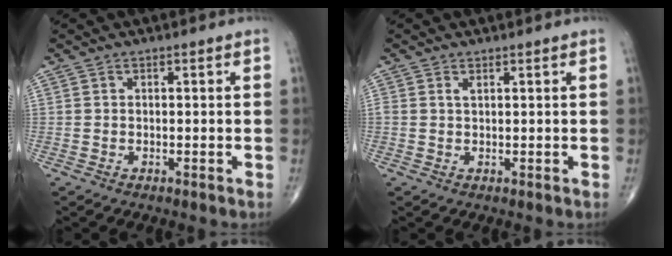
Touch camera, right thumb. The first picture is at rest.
{"total": 0.7, "force": [0.4, 0.3, 0.5], "torque": [-0.011, 0.003, 0.008]}